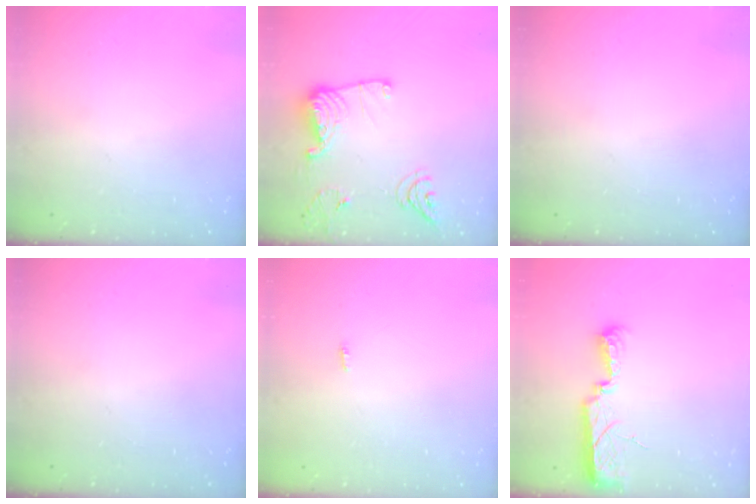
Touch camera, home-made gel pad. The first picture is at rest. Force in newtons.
{"total": 12.9, "press": 12.9, "slide": 0.7}
{"total": 0.0}
{"total": 0.0}
{"total": 2.8, "press": 1.8, "slide": 2.2}
{"total": 10.7, "press": 9.0, "slide": 5.8}